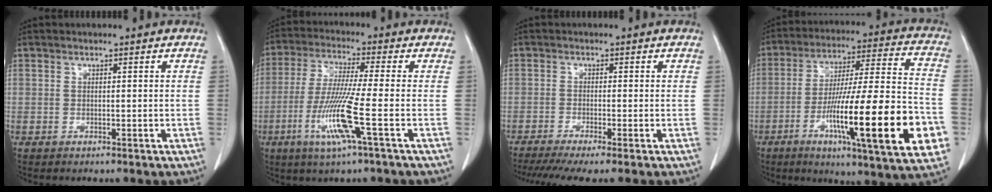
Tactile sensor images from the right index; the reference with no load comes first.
{"total": 10.6, "force": [-3.7, -0.8, 9.9], "torque": [-0.205, -0.022, -0.077]}
{"total": 7.5, "force": [-5.9, -0.2, 4.6], "torque": [-0.067, -0.012, -0.094]}
{"total": 25.4, "force": [-8.0, 1.9, 24.0], "torque": [-0.337, -0.016, -0.124]}